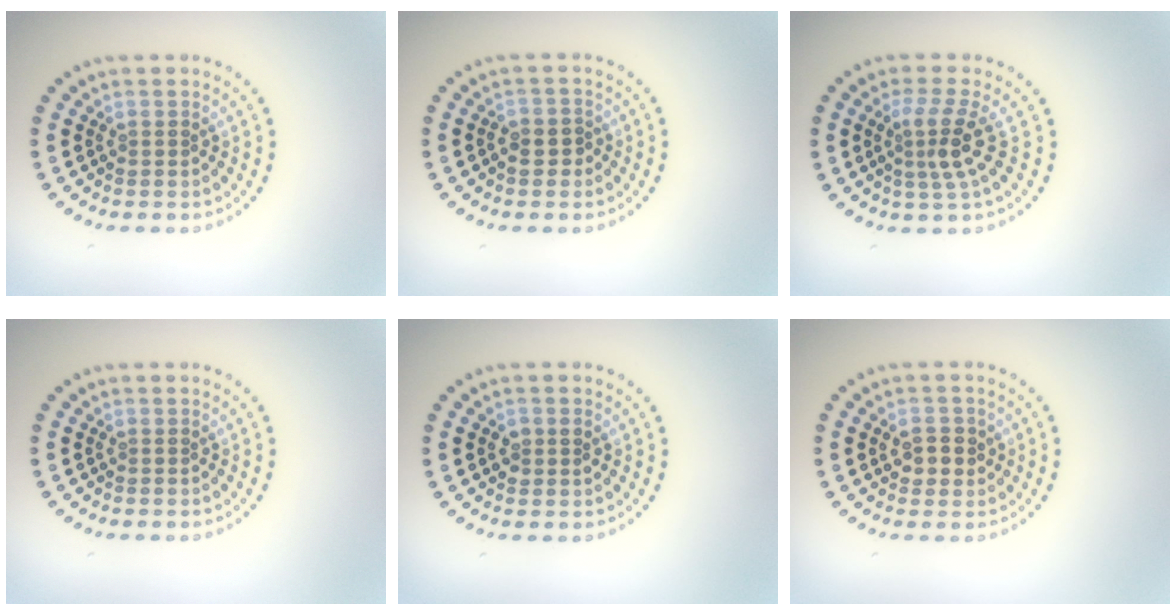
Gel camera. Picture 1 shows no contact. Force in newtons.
{"total": 1.5, "press": 1.4, "slide": 0.6}
{"total": 3.1, "press": 2.3, "slide": 2.1}
{"total": 0.0}
{"total": 1.4, "press": 1.4, "slide": 0.3}
{"total": 2.4, "press": 2.3, "slide": 0.5}